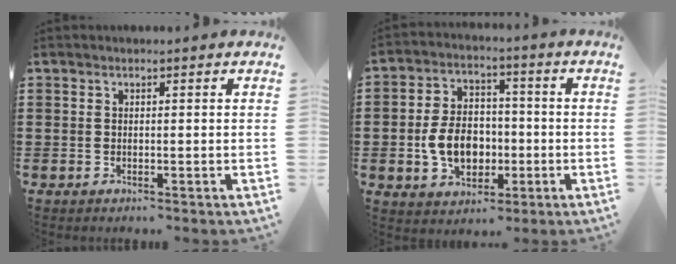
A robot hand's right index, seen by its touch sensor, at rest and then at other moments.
{"total": 8.9, "force": [-1.7, 6.4, 5.9], "torque": [-0.114, 0.005, -0.034]}